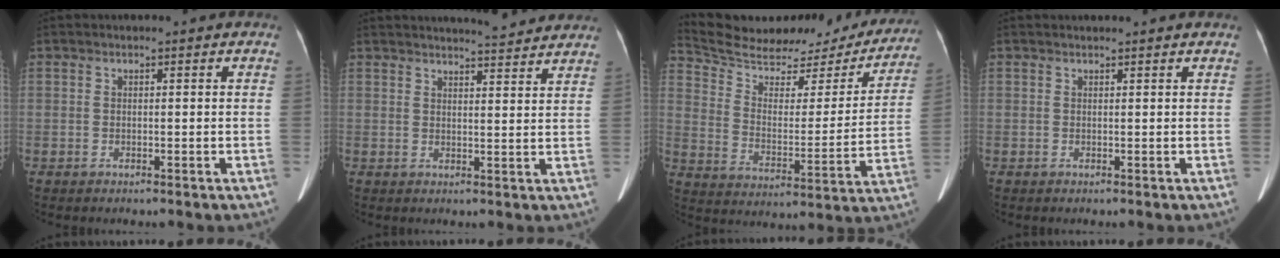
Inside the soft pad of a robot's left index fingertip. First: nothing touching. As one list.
[{"total": 7.9, "force": [7.6, 0.1, 2.3], "torque": [-0.039, 0.002, 0.089]}, {"total": 24.4, "force": [22.4, 6.2, 7.4], "torque": [-0.129, -0.023, 0.311]}, {"total": 1.6, "force": [1.5, 0.4, 0.2], "torque": [-0.010, 0.023, 0.018]}]